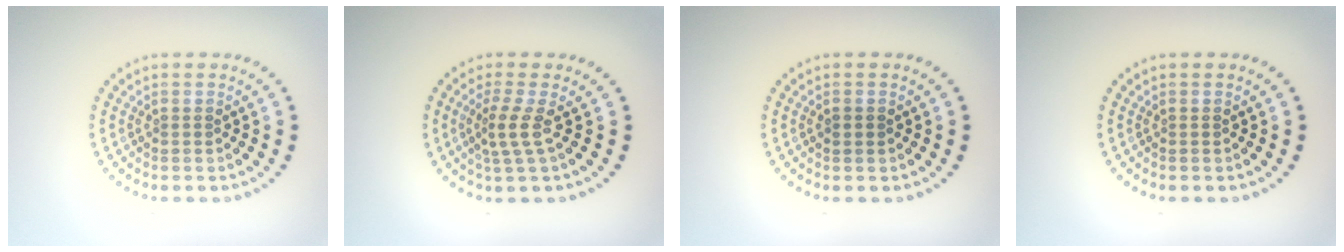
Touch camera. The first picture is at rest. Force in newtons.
{"total": 2.3, "press": 1.6, "slide": 1.7}
{"total": 1.1, "press": 1.1, "slide": 0.2}
{"total": 0.0}